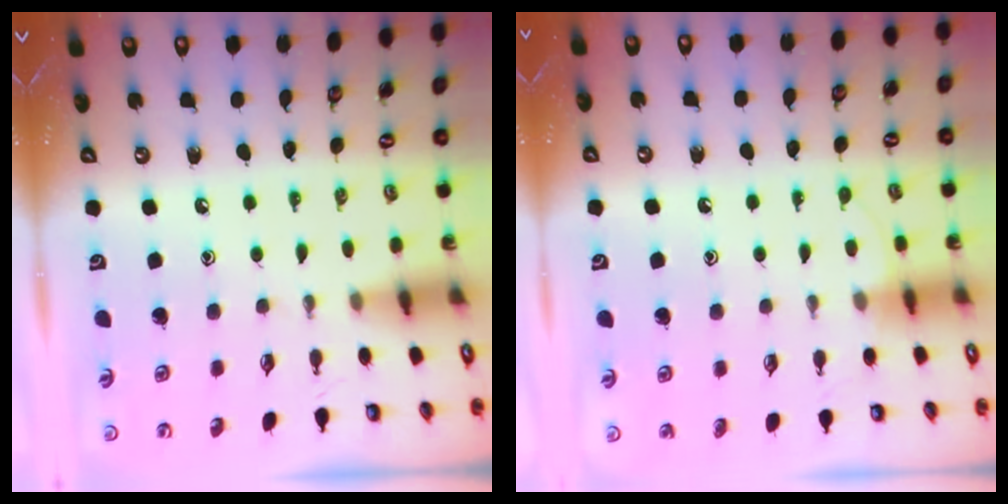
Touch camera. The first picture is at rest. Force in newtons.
{"total": 4.5, "press": 4.4, "slide": 0.4}